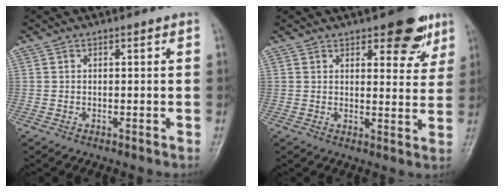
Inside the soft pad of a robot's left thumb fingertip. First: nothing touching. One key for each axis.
{"total": 9.3, "fx": 5.7, "fy": 4.0, "fz": 6.1, "tx": -0.045, "ty": -0.027, "tz": 0.072}